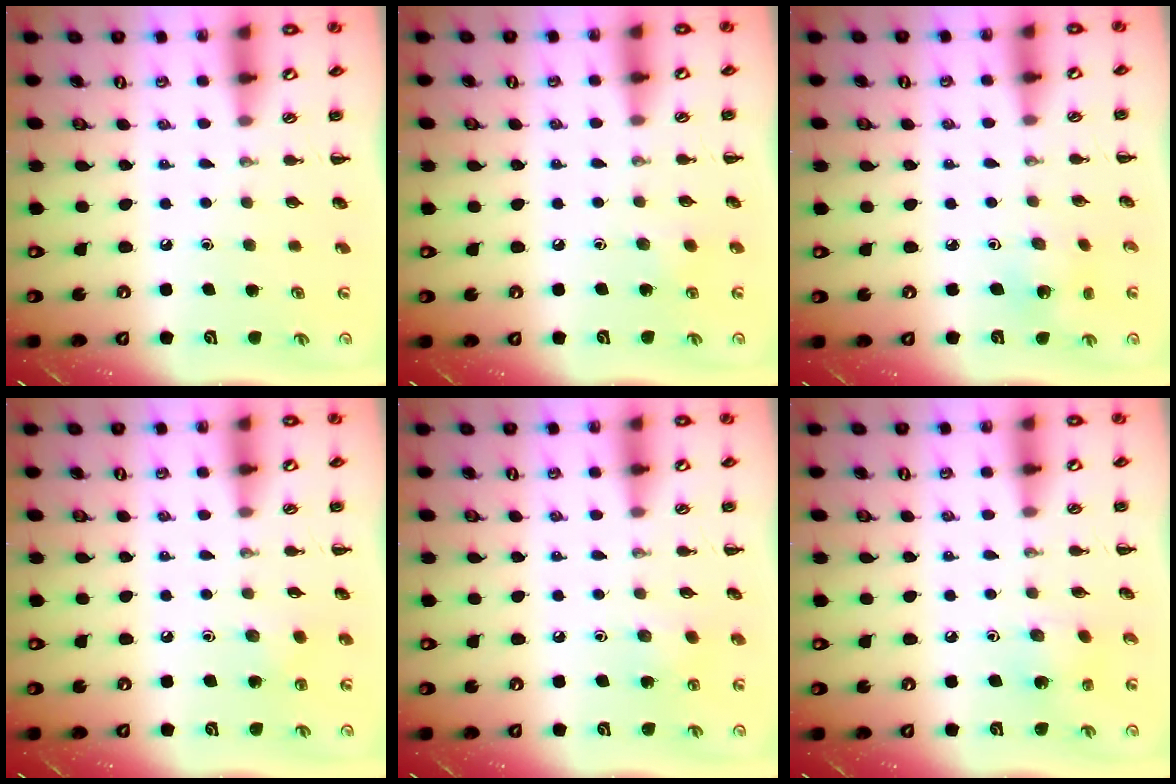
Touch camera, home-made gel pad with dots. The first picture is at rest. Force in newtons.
{"total": 5.8, "press": 5.7, "slide": 1.3}
{"total": 2.6, "press": 2.4, "slide": 0.9}
{"total": 3.8, "press": 3.6, "slide": 1.0}
{"total": 3.4, "press": 3.2, "slide": 0.9}
{"total": 1.8, "press": 1.7, "slide": 0.5}